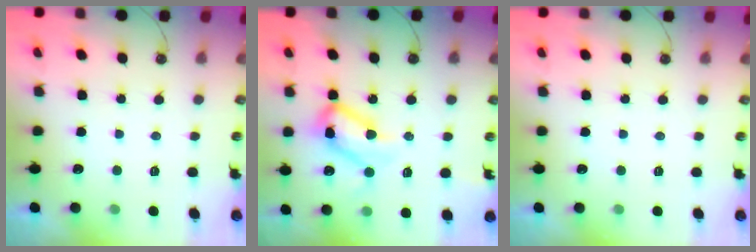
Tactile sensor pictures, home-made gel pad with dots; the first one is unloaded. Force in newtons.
{"total": 15.3, "press": 15.2, "slide": 1.3}
{"total": 0.0}